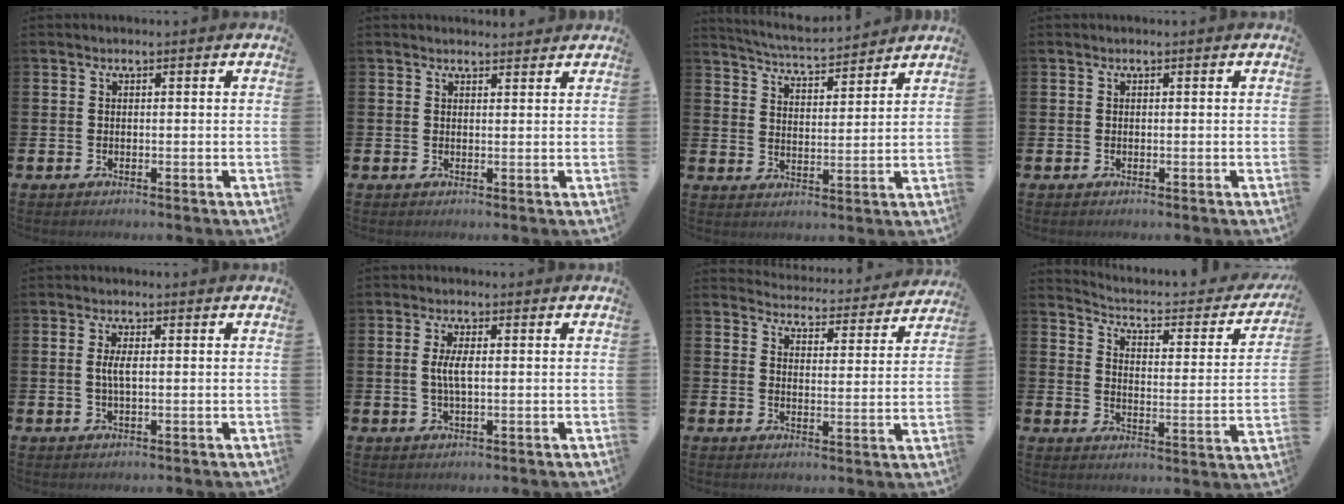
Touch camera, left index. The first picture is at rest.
{"total": 1.6, "force": [1.5, 0.2, 0.0], "torque": [0.006, -0.007, 0.026]}
{"total": 5.4, "force": [5.3, 0.3, 0.7], "torque": [-0.038, -0.034, 0.094]}
{"total": 0.0}
{"total": 2.3, "force": [0.3, 0.8, 2.2], "torque": [-0.043, 0.004, 0.002]}
{"total": 3.2, "force": [0.3, 1.1, 3.0], "torque": [-0.058, 0.005, 0.003]}
{"total": 4.5, "force": [4.4, 0.6, 0.2], "torque": [-0.022, -0.038, 0.074]}
{"total": 4.0, "force": [3.5, 1.2, 1.5], "torque": [-0.055, -0.030, 0.049]}